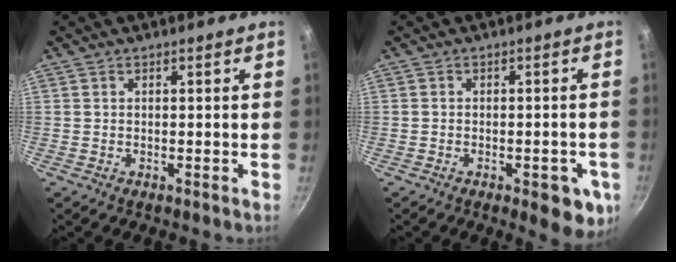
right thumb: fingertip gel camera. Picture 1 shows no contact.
{"total": 8.0, "force": [-3.1, 3.5, 6.5], "torque": [-0.048, 0.012, -0.036]}